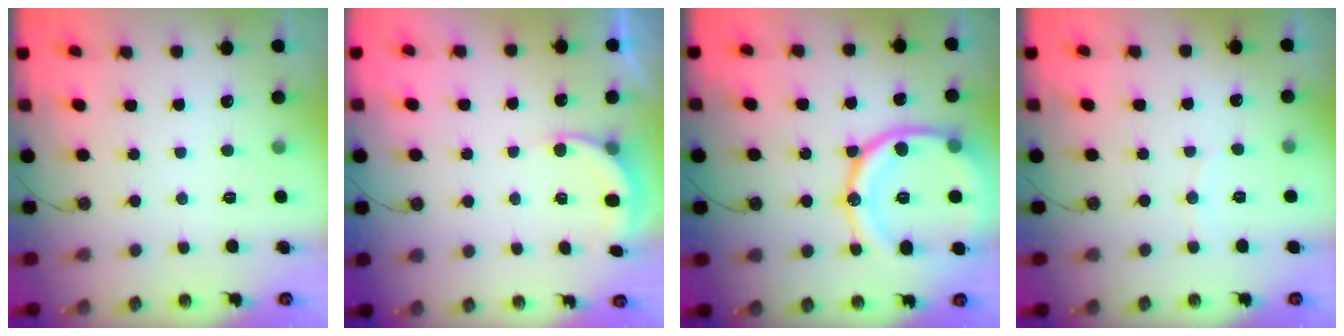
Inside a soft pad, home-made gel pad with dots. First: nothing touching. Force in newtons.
{"total": 3.5, "press": 3.1, "slide": 1.6}
{"total": 22.3, "press": 22.2, "slide": 2.5}
{"total": 2.6, "press": 2.6, "slide": 0.3}